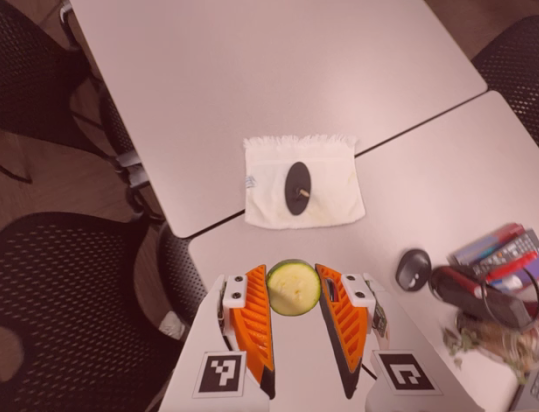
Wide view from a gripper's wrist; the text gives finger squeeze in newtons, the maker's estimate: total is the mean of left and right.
{"total": 8.3, "left": 7.9, "right": 8.6}